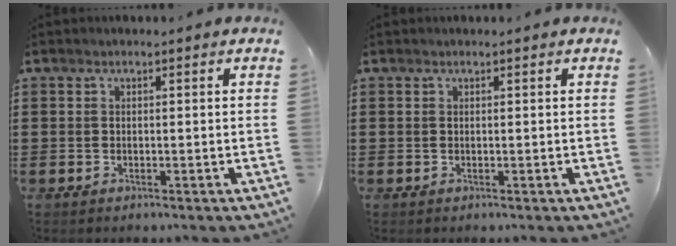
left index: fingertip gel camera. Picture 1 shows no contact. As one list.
[{"total": 0.0}]